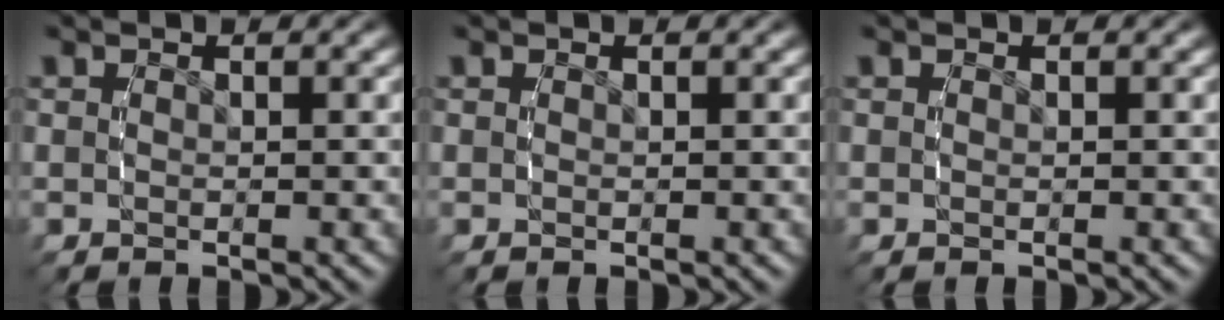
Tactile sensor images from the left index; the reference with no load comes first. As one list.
[{"total": 0.0}, {"total": 0.0}]